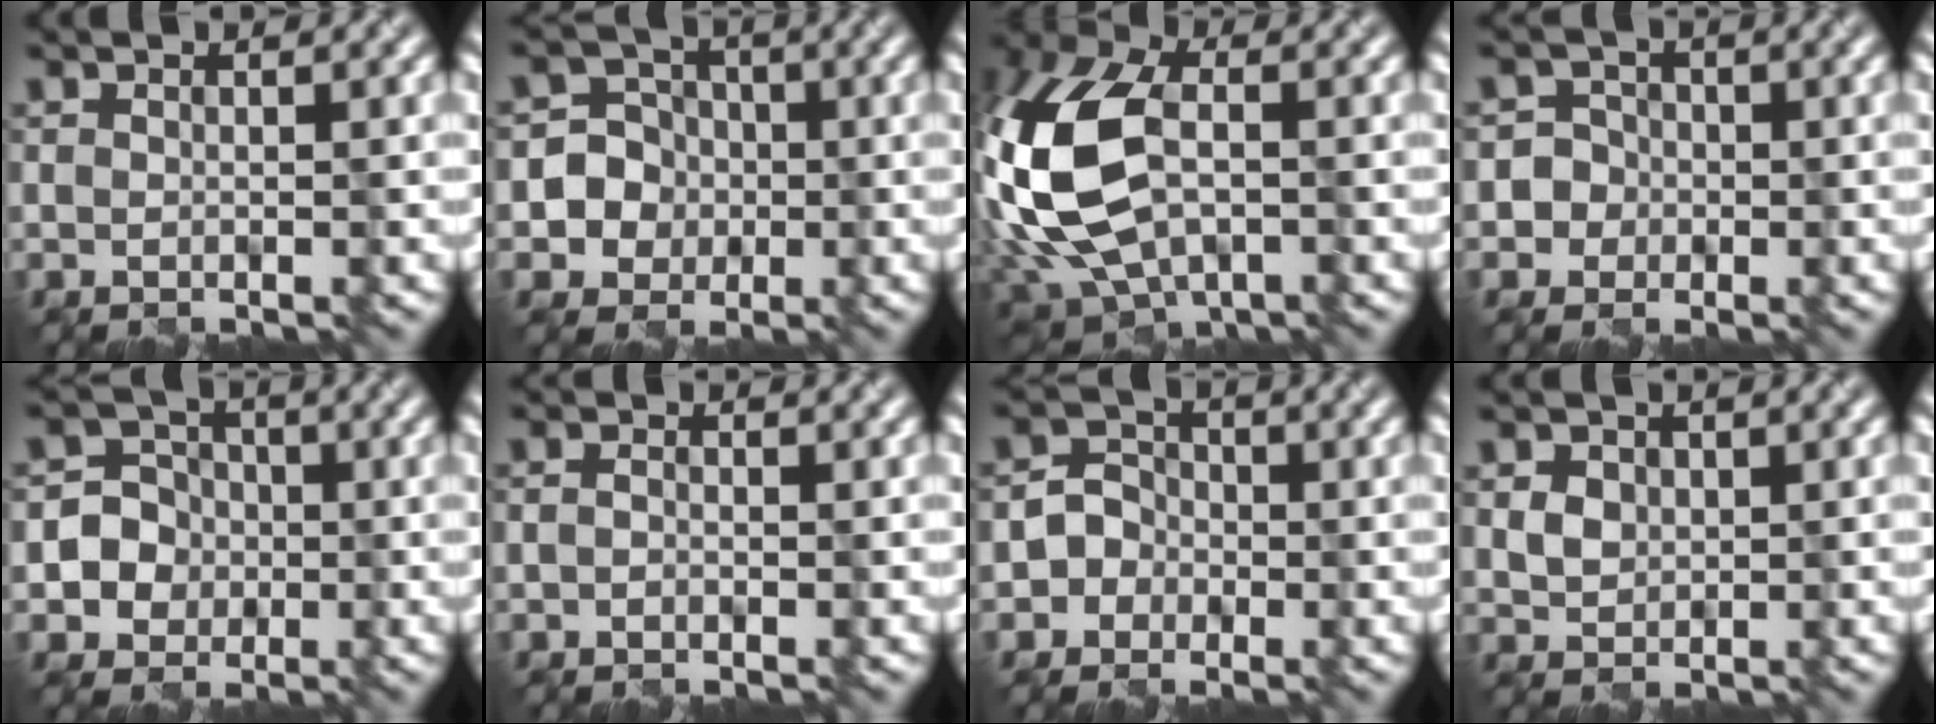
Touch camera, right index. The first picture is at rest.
{"total": 8.0, "force": [-1.1, 7.8, 1.4], "torque": [-0.042, 0.020, -0.031]}
{"total": 14.3, "force": [-0.7, 9.0, 11.0], "torque": [-0.266, -0.006, -0.024]}
{"total": 4.8, "force": [-0.9, 4.7, 0.7], "torque": [0.006, 0.022, -0.037]}
{"total": 7.0, "force": [-1.2, 6.7, 1.3], "torque": [-0.031, 0.021, -0.041]}
{"total": 0.8, "force": [-0.4, 0.6, 0.5], "torque": [-0.006, -0.001, -0.011]}
{"total": 3.7, "force": [-1.4, 3.4, 0.4], "torque": [0.017, 0.011, -0.038]}
{"total": 2.2, "force": [0.6, 1.8, 1.1], "torque": [-0.037, 0.001, 0.019]}